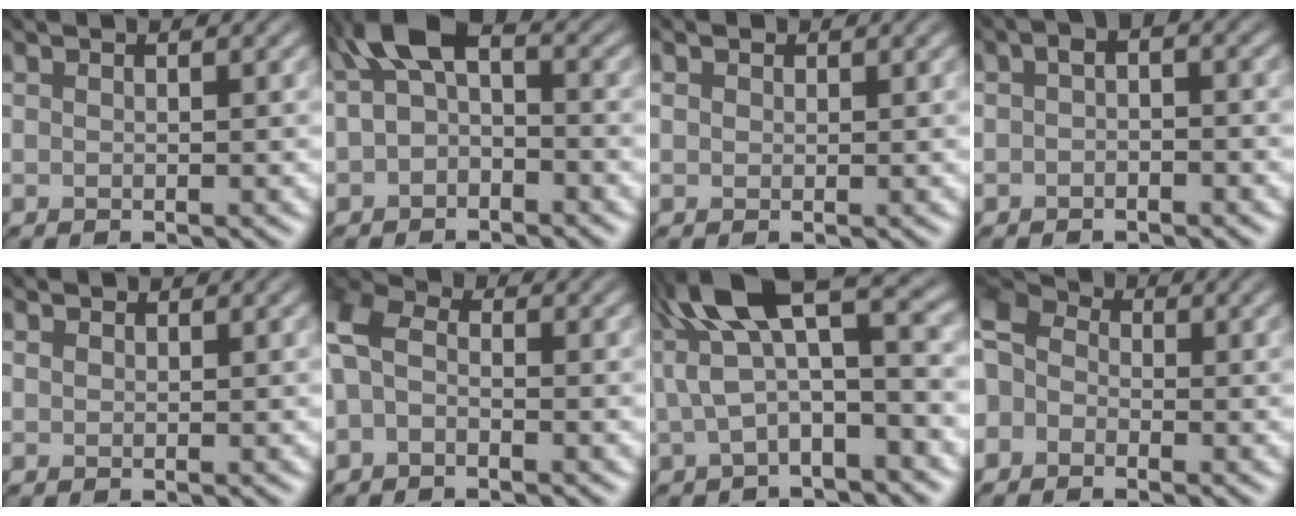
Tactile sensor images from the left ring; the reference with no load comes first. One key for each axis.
{"total": 5.3, "fx": -0.2, "fy": 3.5, "fz": 4.0, "tx": -0.072, "ty": 0.013, "tz": -0.012}
{"total": 0.7, "fx": 0.1, "fy": 0.7, "fz": -0.2, "tx": -0.005, "ty": -0.002, "tz": 0.010}
{"total": 2.0, "fx": -0.6, "fy": 1.2, "fz": 1.5, "tx": -0.029, "ty": 0.007, "tz": -0.009}
{"total": 0.5, "fx": 0.3, "fy": 0.4, "fz": -0.2, "tx": -0.001, "ty": 0.001, "tz": 0.015}
{"total": 5.8, "fx": -0.1, "fy": 4.4, "fz": 3.7, "tx": -0.093, "ty": 0.017, "tz": -0.012}
{"total": 9.4, "fx": 2.1, "fy": 4.0, "fz": 8.3, "tx": -0.180, "ty": 0.015, "tz": 0.039}
{"total": 6.3, "fx": -1.6, "fy": 5.3, "fz": 3.0, "tx": -0.073, "ty": 0.014, "tz": -0.047}